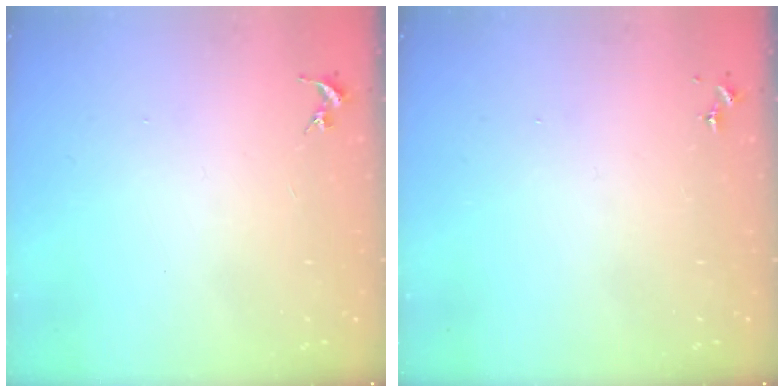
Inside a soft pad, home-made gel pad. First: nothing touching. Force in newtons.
{"total": 0.0}